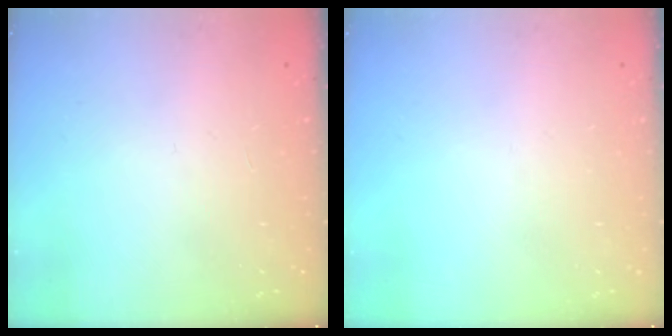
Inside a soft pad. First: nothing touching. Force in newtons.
{"total": 0.0}